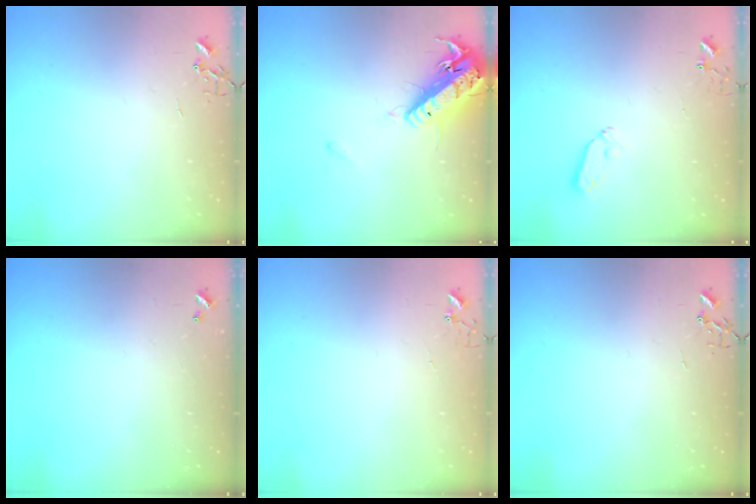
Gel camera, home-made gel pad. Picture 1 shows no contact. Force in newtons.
{"total": 17.3, "press": 16.9, "slide": 3.7}
{"total": 3.7, "press": 3.7, "slide": 0.5}
{"total": 0.0}
{"total": 3.9, "press": 3.9, "slide": 0.3}
{"total": 0.0}